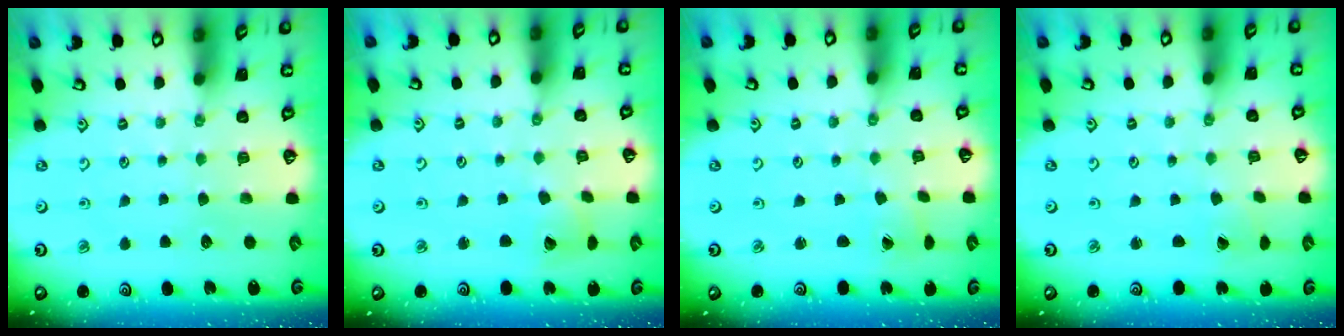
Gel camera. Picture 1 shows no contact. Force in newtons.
{"total": 4.8, "press": 4.8, "slide": 0.5}
{"total": 0.5, "press": 0.5, "slide": 0.1}
{"total": 0.7, "press": 0.5, "slide": 0.4}